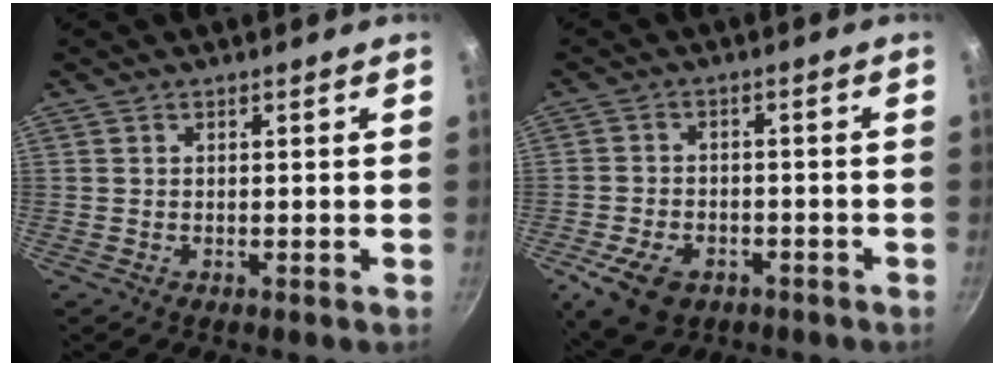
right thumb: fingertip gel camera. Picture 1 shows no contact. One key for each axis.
{"total": 9.7, "fx": -4.4, "fy": 6.5, "fz": 5.7, "tx": -0.094, "ty": 0.018, "tz": -0.067}